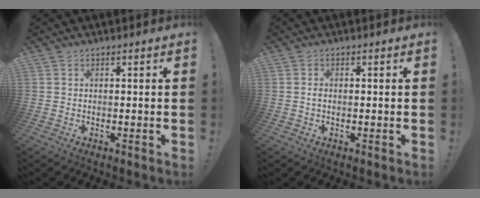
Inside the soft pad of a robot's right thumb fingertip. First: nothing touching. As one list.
[{"total": 1.0, "force": [-0.2, 0.4, 0.8], "torque": [-0.016, 0.002, -0.004]}]